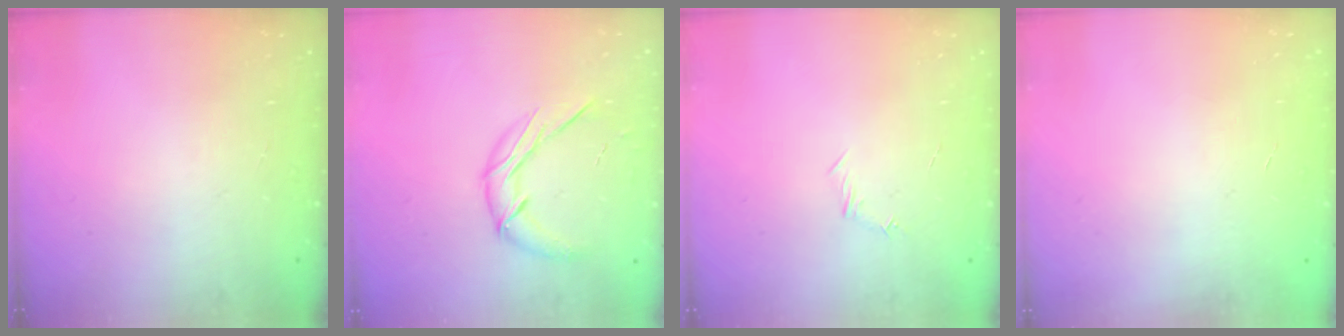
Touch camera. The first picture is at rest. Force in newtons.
{"total": 9.1, "press": 9.1, "slide": 0.6}
{"total": 3.9, "press": 3.7, "slide": 1.0}
{"total": 0.6, "press": 0.6, "slide": 0.2}